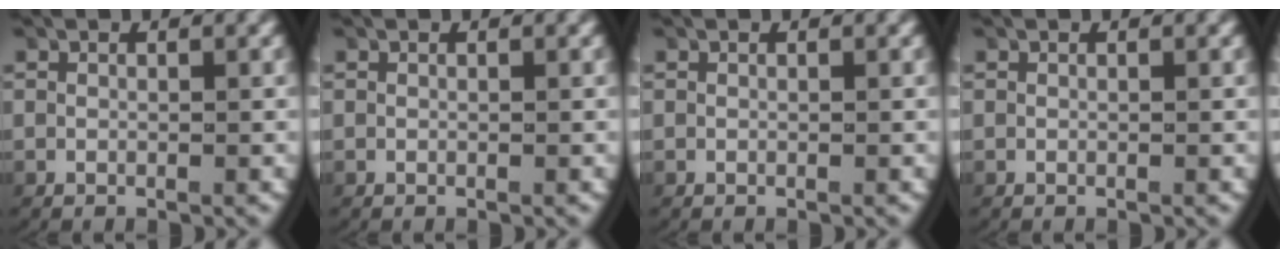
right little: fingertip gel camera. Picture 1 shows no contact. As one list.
[{"total": 0.0}, {"total": 0.0}, {"total": 0.0}]